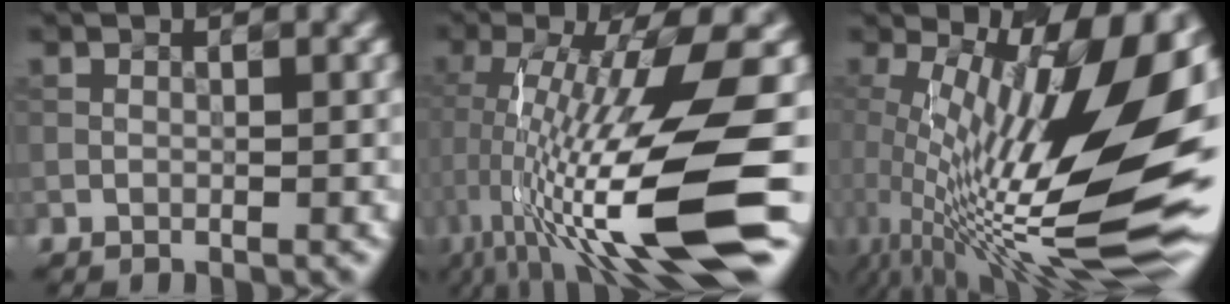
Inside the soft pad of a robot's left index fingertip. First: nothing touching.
{"total": 14.2, "force": [-2.6, 2.4, 13.8], "torque": [-0.246, 0.002, -0.033]}
{"total": 18.6, "force": [1.0, 6.5, 17.4], "torque": [-0.245, -0.006, 0.022]}